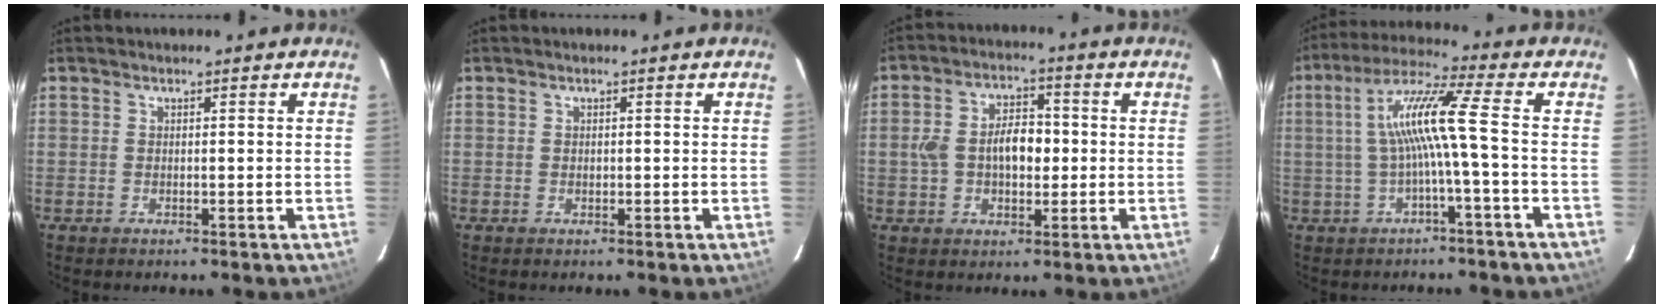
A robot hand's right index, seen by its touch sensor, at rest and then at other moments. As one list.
[{"total": 0.0}, {"total": 8.3, "force": [-0.5, 5.0, 6.7], "torque": [-0.124, 0.016, -0.006]}, {"total": 9.6, "force": [-0.9, -0.9, 9.5], "torque": [-0.190, 0.013, -0.010]}]